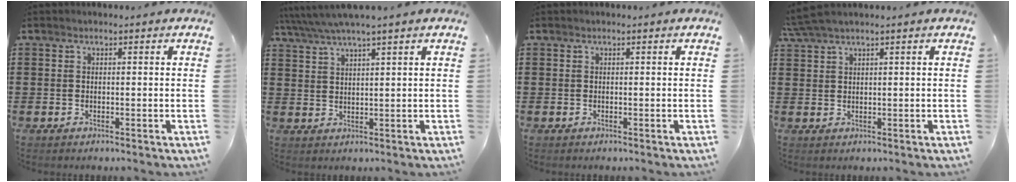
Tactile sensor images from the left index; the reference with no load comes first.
{"total": 3.6, "force": [2.9, -0.3, 2.2], "torque": [-0.051, -0.005, 0.050]}
{"total": 0.0}
{"total": 2.4, "force": [1.8, -0.1, 1.5], "torque": [-0.034, 0.002, 0.035]}